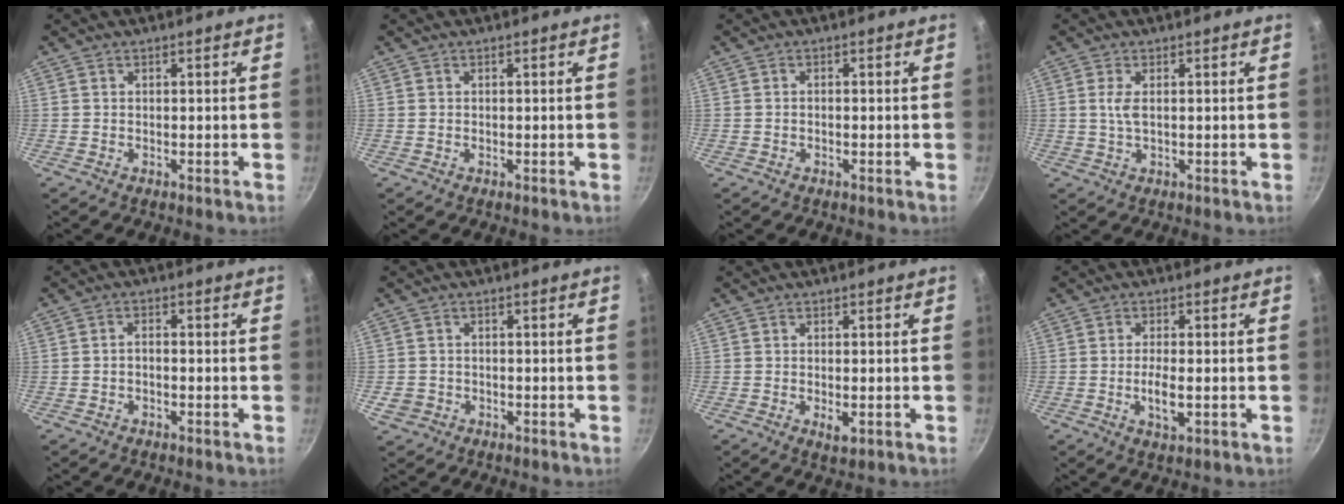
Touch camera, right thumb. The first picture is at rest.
{"total": 0.0}
{"total": 0.6, "force": [-0.3, 0.4, 0.4], "torque": [-0.011, 0.006, -0.006]}
{"total": 2.6, "force": [0.4, 1.1, 2.3], "torque": [-0.056, 0.000, 0.012]}
{"total": 1.9, "force": [-0.7, 1.1, 1.3], "torque": [-0.020, 0.014, -0.015]}
{"total": 3.2, "force": [-1.0, 2.7, 1.3], "torque": [-0.021, 0.011, -0.010]}
{"total": 2.5, "force": [-0.6, 1.1, 2.2], "torque": [-0.038, -0.006, -0.009]}
{"total": 4.4, "force": [-0.8, 1.6, 4.0], "torque": [-0.080, -0.001, -0.016]}